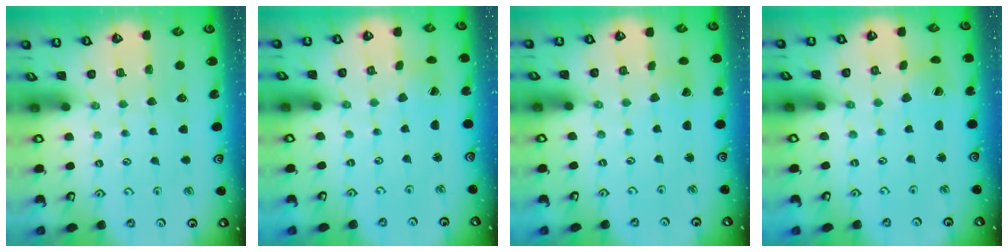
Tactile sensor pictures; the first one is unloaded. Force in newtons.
{"total": 1.4, "press": 1.4, "slide": 0.3}
{"total": 0.8, "press": 0.8, "slide": 0.0}
{"total": 1.6, "press": 1.5, "slide": 0.3}